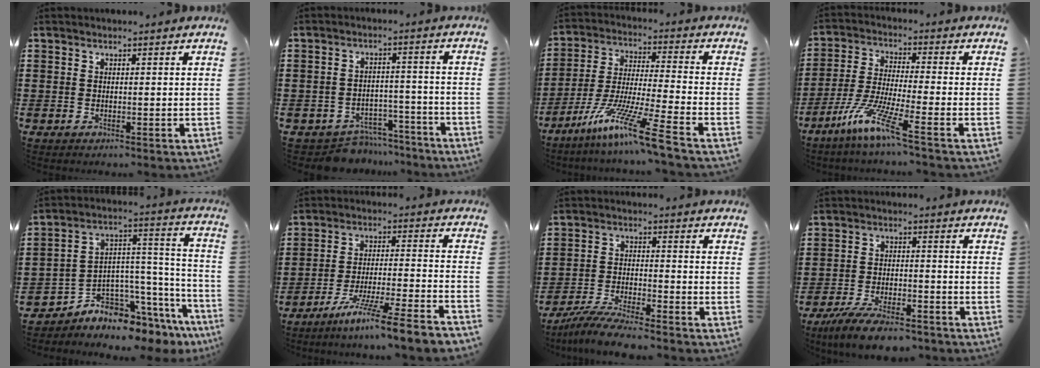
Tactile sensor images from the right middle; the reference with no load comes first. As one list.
[{"total": 5.2, "force": [-5.0, 1.4, 0.4], "torque": [-0.009, 0.016, -0.100]}, {"total": 11.6, "force": [-8.2, -0.2, 8.2], "torque": [-0.167, -0.006, -0.164]}, {"total": 8.4, "force": [-5.7, 0.0, 6.2], "torque": [-0.140, -0.018, -0.113]}, {"total": 4.7, "force": [-4.1, 2.2, 0.3], "torque": [-0.014, -0.015, -0.078]}, {"total": 9.2, "force": [-7.8, -1.3, 4.6], "torque": [-0.080, -0.007, -0.153]}, {"total": 6.4, "force": [-5.9, 0.2, 2.4], "torque": [-0.056, -0.008, -0.115]}, {"total": 7.1, "force": [-6.2, 1.3, 3.2], "torque": [-0.065, 0.001, -0.116]}]